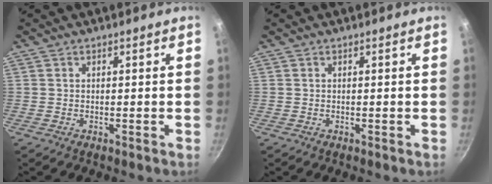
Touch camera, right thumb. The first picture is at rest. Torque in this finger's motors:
{"motor_torque": [0.02, 0.03, 0.04, 0.03, 0.04]}